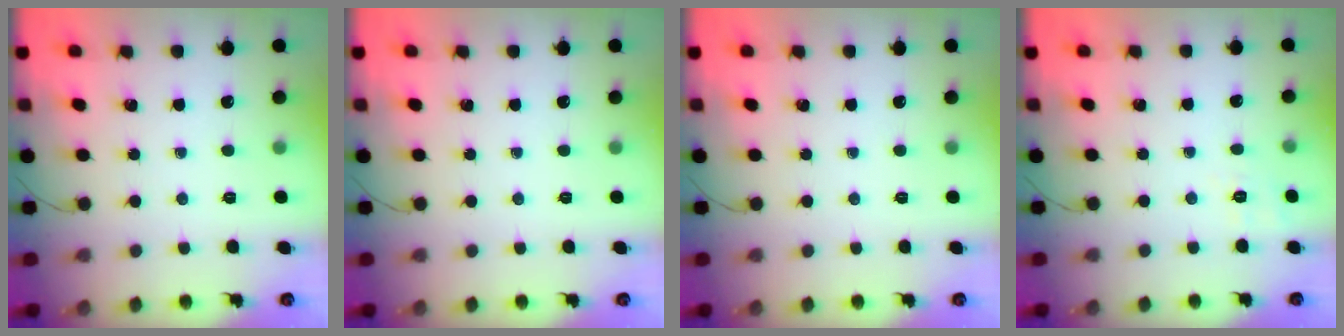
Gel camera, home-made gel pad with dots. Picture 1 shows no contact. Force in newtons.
{"total": 0.0}
{"total": 0.0}
{"total": 3.2, "press": 2.6, "slide": 1.9}